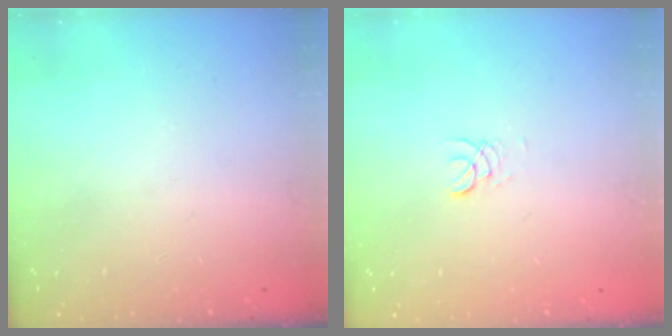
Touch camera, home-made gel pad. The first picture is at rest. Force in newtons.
{"total": 2.0, "press": 2.0, "slide": 0.2}